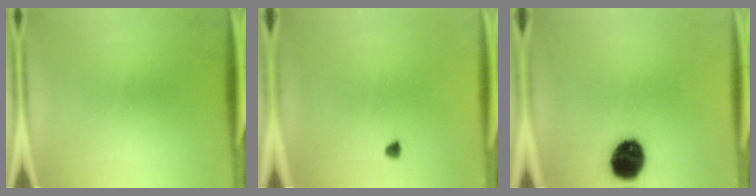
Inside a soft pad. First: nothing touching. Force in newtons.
{"total": 1.0}
{"total": 11.6}